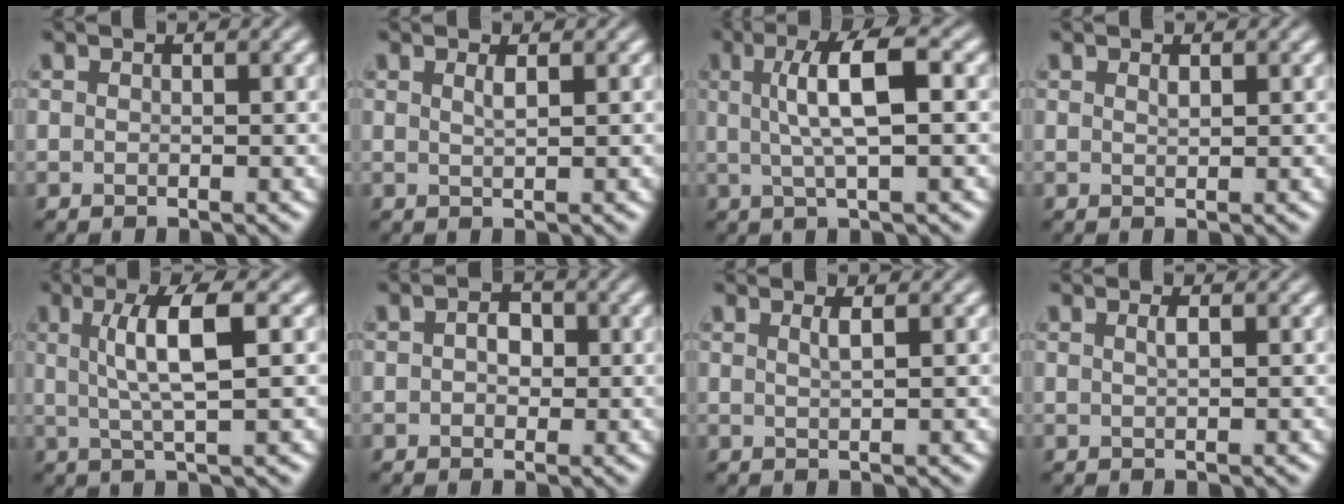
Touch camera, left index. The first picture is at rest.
{"total": 1.0, "force": [0.5, 0.3, 0.9], "torque": [-0.010, 0.001, 0.007]}
{"total": 5.7, "force": [1.0, 1.4, 5.4], "torque": [-0.094, 0.008, 0.017]}
{"total": 0.6, "force": [0.4, 0.1, 0.4], "torque": [-0.006, -0.002, 0.008]}
{"total": 5.2, "force": [1.2, 1.0, 4.9], "torque": [-0.091, 0.005, 0.023]}
{"total": 2.4, "force": [0.3, 1.8, 1.6], "torque": [-0.018, 0.004, -0.008]}
{"total": 1.3, "force": [0.6, 0.4, 1.1], "torque": [-0.012, 0.002, 0.007]}
{"total": 0.9, "force": [0.3, 0.3, 0.8], "torque": [-0.012, 0.004, 0.004]}